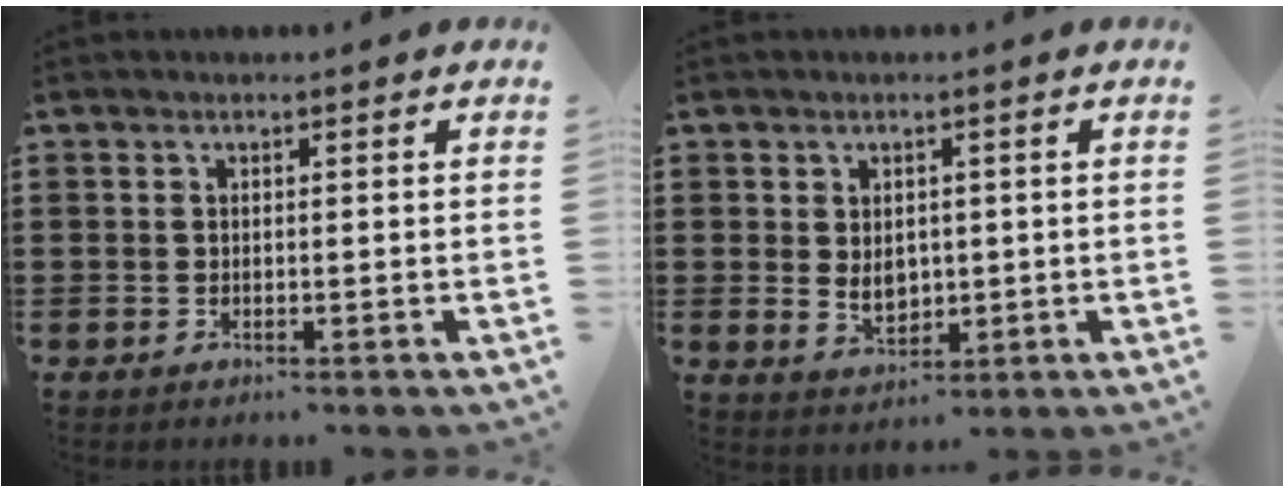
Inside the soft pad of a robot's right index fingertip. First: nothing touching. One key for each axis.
{"total": 3.7, "fx": 0.1, "fy": 2.8, "fz": 2.5, "tx": -0.037, "ty": 0.001, "tz": -0.004}